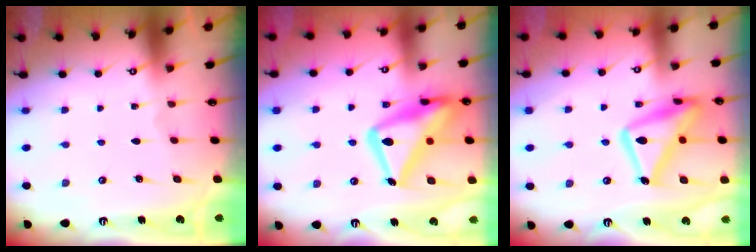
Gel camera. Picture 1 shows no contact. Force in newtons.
{"total": 21.7, "press": 21.6, "slide": 1.7}
{"total": 17.4, "press": 17.3, "slide": 1.3}